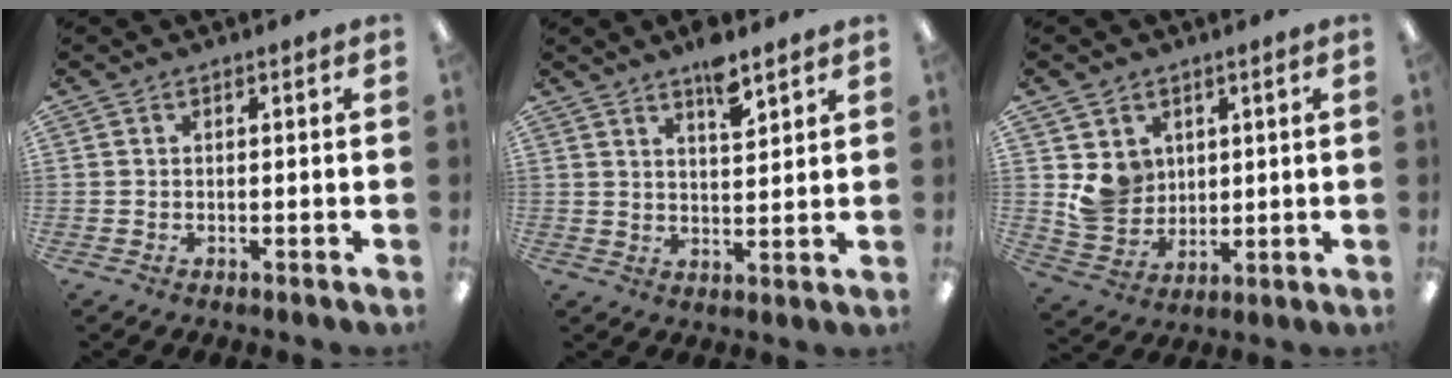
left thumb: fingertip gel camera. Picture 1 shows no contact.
{"total": 6.6, "force": [5.1, 1.9, 3.7], "torque": [-0.054, -0.033, 0.084]}
{"total": 7.8, "force": [3.1, 7.0, 1.7], "torque": [-0.035, -0.006, 0.067]}